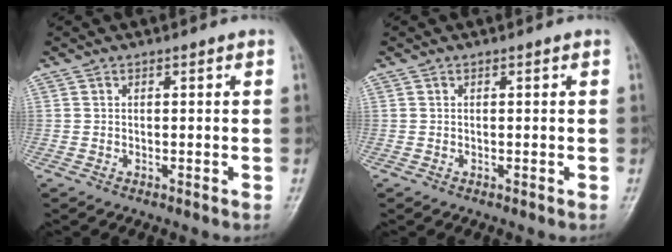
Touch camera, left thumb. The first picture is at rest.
{"total": 0.0}